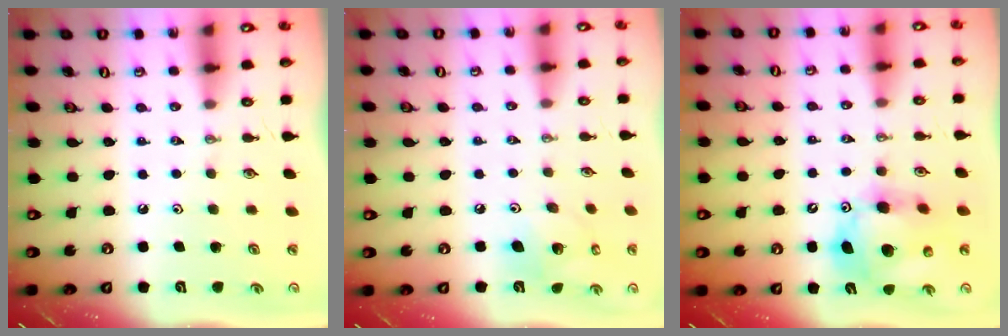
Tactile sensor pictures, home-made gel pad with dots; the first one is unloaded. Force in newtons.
{"total": 10.1, "press": 9.7, "slide": 2.8}
{"total": 14.4, "press": 14.1, "slide": 2.6}